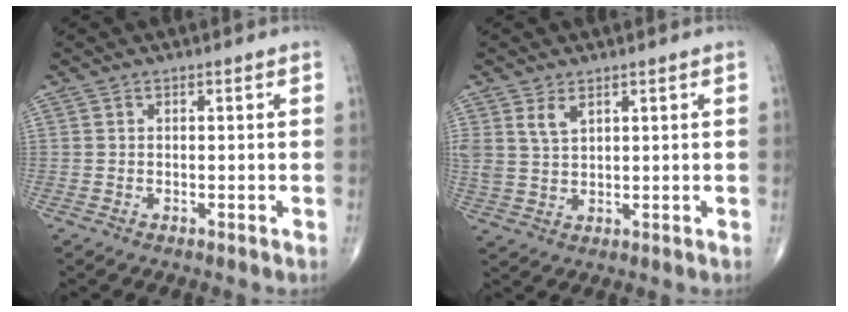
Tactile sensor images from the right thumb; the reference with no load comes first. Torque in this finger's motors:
{"motor_torque": [0.01, 0.01, 0.31, 0.27, 0.03]}